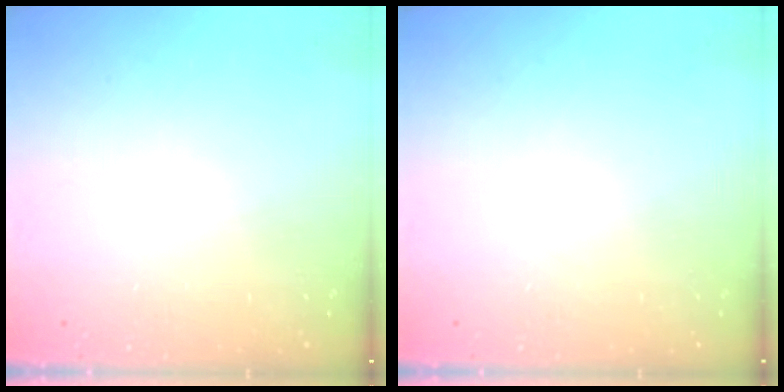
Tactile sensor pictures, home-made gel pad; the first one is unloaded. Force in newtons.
{"total": 0.0}